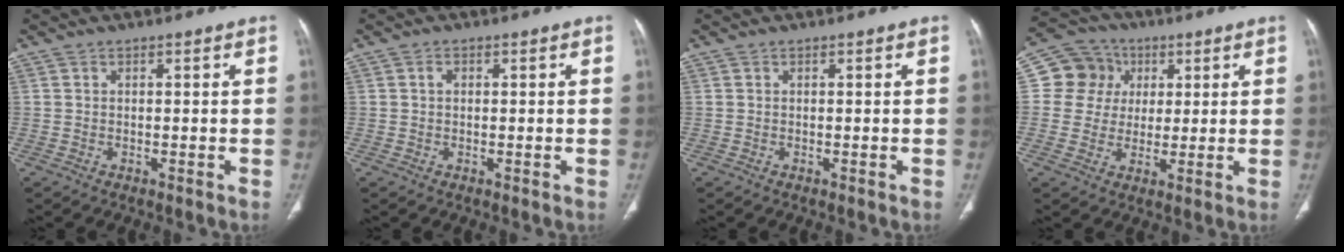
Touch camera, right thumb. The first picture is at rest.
{"total": 0.6, "force": [0.0, 0.3, 0.5], "torque": [-0.011, 0.002, -0.002]}
{"total": 0.0}
{"total": 9.6, "force": [2.3, 9.0, 2.3], "torque": [-0.007, 0.005, 0.032]}